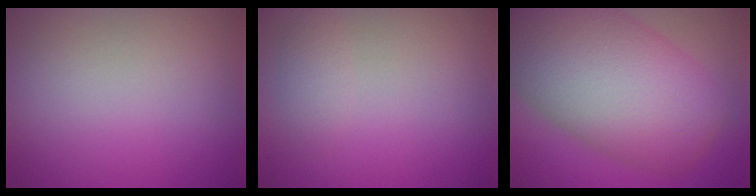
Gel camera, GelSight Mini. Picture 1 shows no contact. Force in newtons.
{"total": 1.1, "press": 1.1, "slide": 0.0}
{"total": 12.9, "press": 12.9, "slide": 0.6}